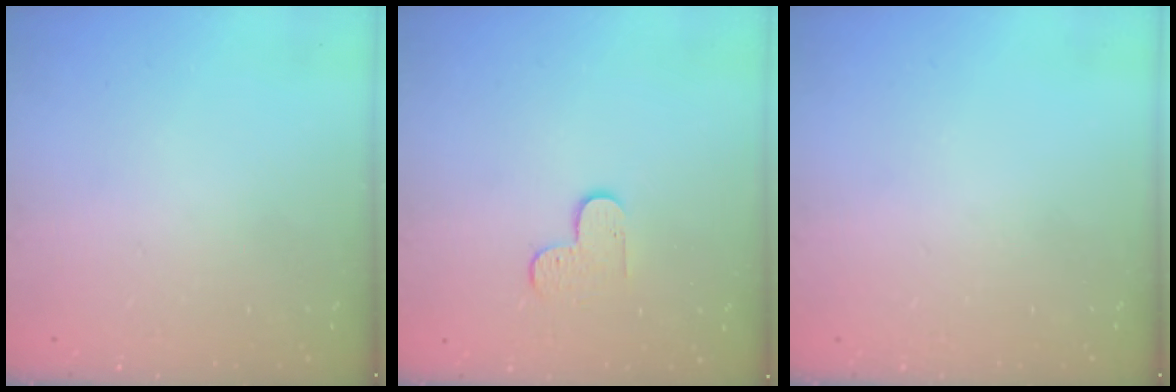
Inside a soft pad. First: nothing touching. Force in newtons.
{"total": 3.8, "press": 3.8, "slide": 0.4}
{"total": 0.0}